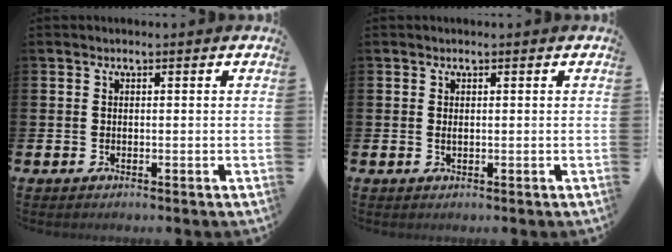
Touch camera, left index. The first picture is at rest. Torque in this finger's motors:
{"motor_torque": [0.35, 0.01, 0.00, 0.02]}